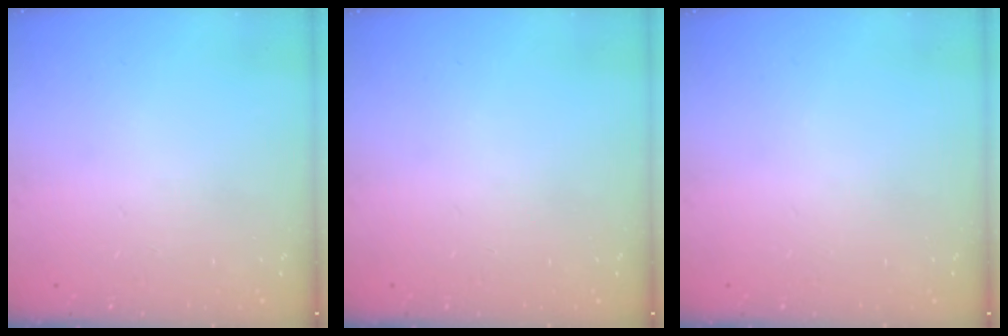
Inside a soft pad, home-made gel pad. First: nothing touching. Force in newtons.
{"total": 0.0}
{"total": 0.0}